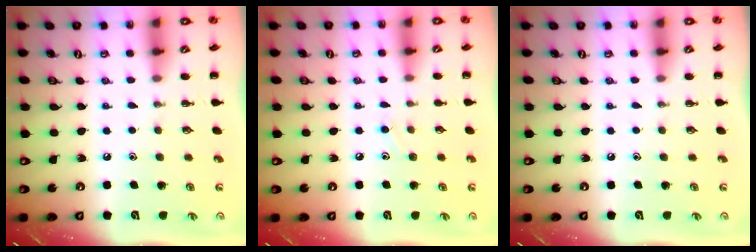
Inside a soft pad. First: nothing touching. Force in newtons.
{"total": 6.8, "press": 6.4, "slide": 2.3}
{"total": 0.0}